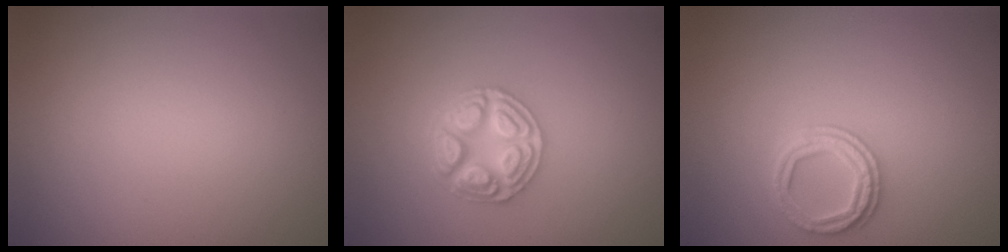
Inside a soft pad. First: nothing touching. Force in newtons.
{"total": 3.5, "press": 3.4, "slide": 0.5}
{"total": 2.4, "press": 2.4, "slide": 0.2}